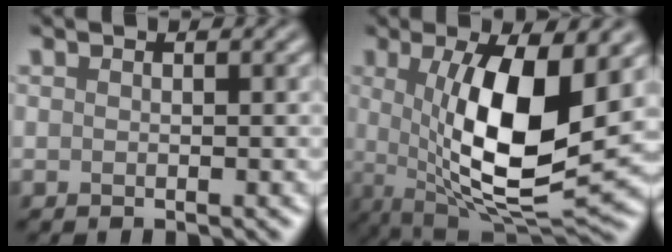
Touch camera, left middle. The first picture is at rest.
{"total": 11.8, "force": [1.1, 3.9, 11.0], "torque": [-0.185, -0.016, 0.022]}